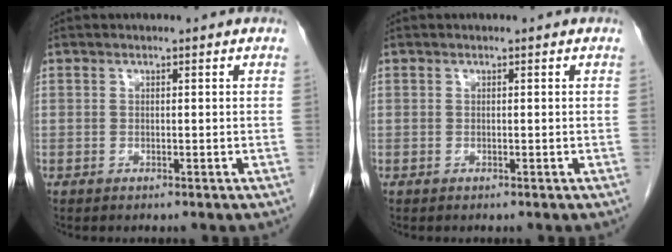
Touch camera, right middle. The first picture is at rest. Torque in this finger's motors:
{"motor_torque": [0.00, 0.00, 0.00, -0.01]}